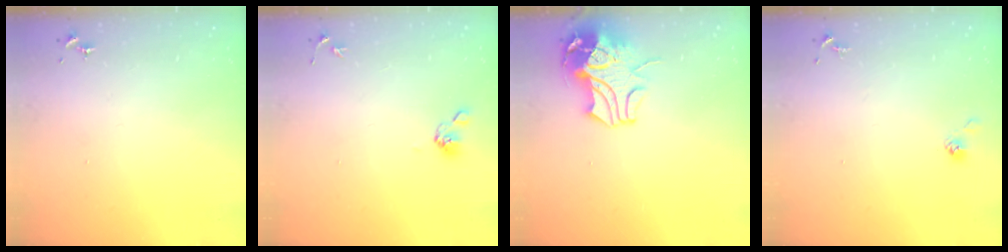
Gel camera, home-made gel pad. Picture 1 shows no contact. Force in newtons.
{"total": 6.0, "press": 5.4, "slide": 2.6}
{"total": 11.6, "press": 11.5, "slide": 1.5}
{"total": 5.7, "press": 5.7, "slide": 0.3}